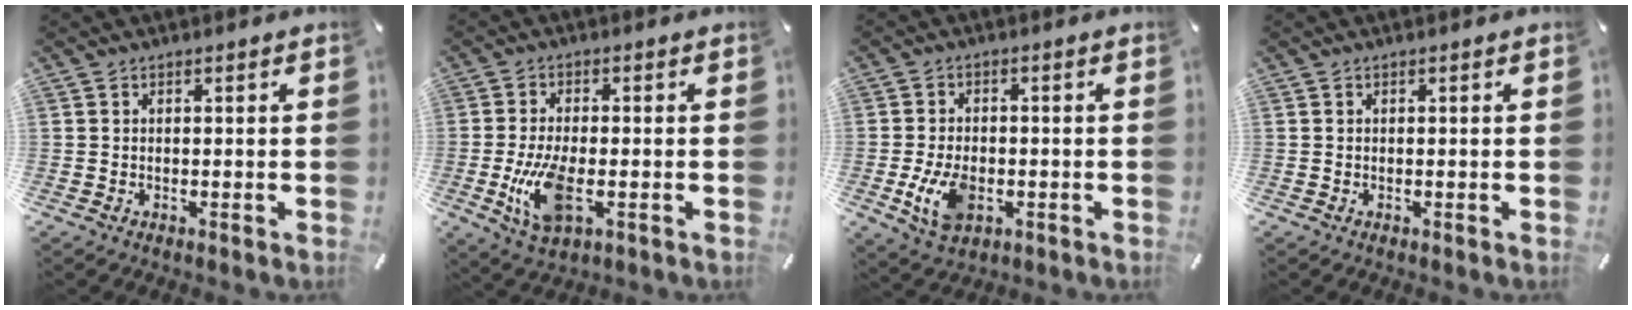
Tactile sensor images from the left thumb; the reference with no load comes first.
{"total": 10.2, "force": [-2.3, 4.6, 8.8], "torque": [-0.201, -0.014, -0.040]}
{"total": 7.9, "force": [-2.1, 5.1, 5.6], "torque": [-0.120, 0.001, -0.041]}
{"total": 0.0}